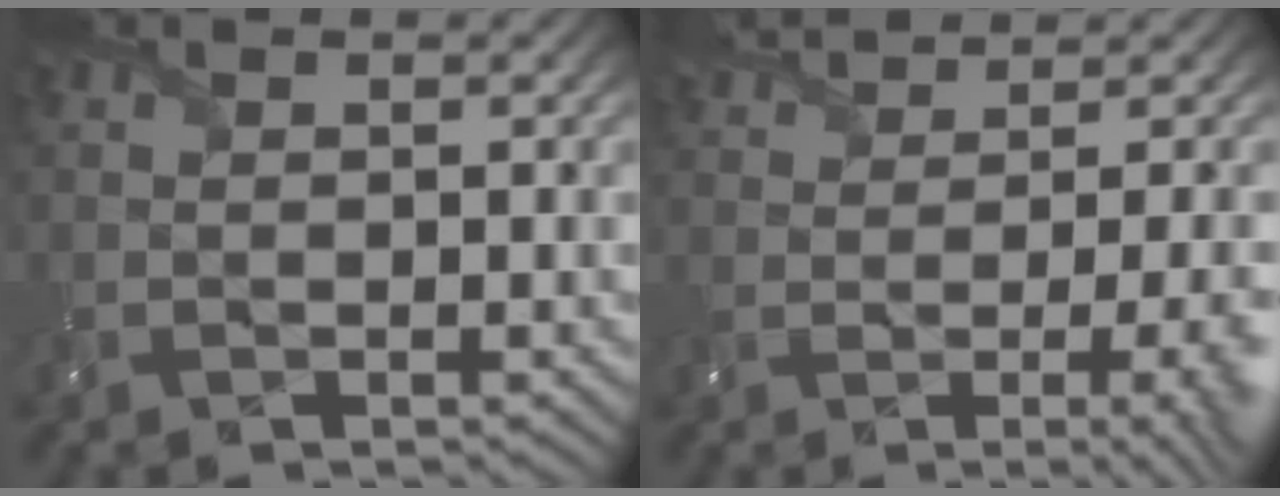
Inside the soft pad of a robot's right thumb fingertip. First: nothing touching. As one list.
[{"total": 8.6, "force": [2.4, 2.5, 7.8], "torque": [-0.090, 0.024, 0.041]}]